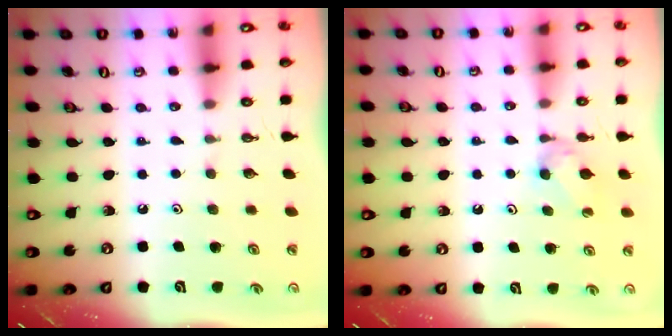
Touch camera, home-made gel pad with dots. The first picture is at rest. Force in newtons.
{"total": 3.3, "press": 3.3, "slide": 0.7}